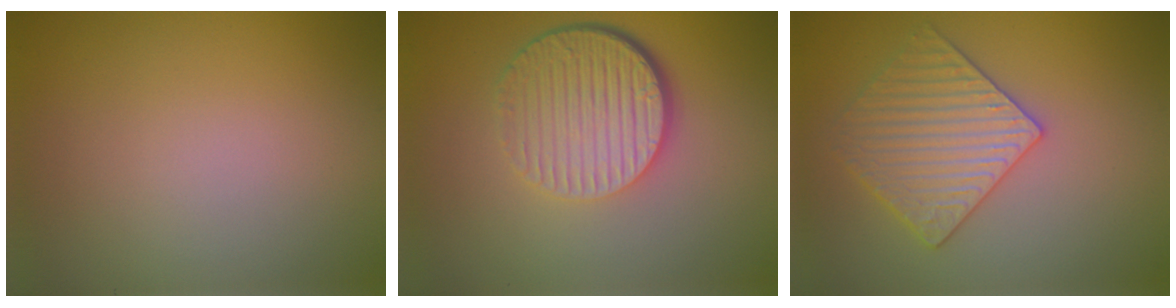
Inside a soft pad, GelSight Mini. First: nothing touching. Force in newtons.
{"total": 6.7, "press": 4.4, "slide": 5.0}
{"total": 4.0, "press": 3.8, "slide": 1.2}